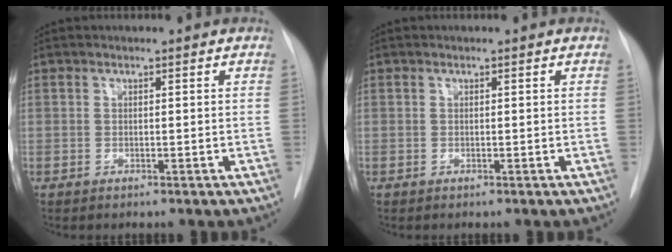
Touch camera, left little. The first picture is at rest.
{"total": 0.0}